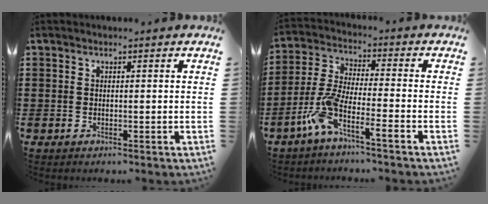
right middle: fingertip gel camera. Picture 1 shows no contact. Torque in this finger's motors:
{"motor_torque": [1.21, -0.93, 0.37, 0.21]}